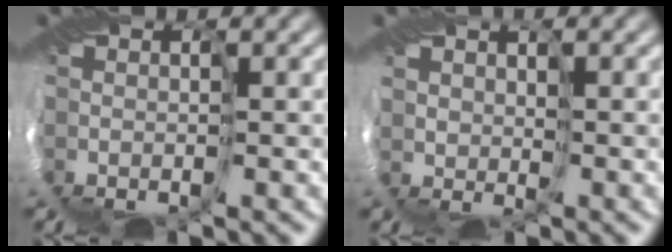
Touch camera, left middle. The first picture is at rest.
{"total": 2.4, "force": [1.7, -0.4, -1.8], "torque": [0.019, 0.007, 0.036]}